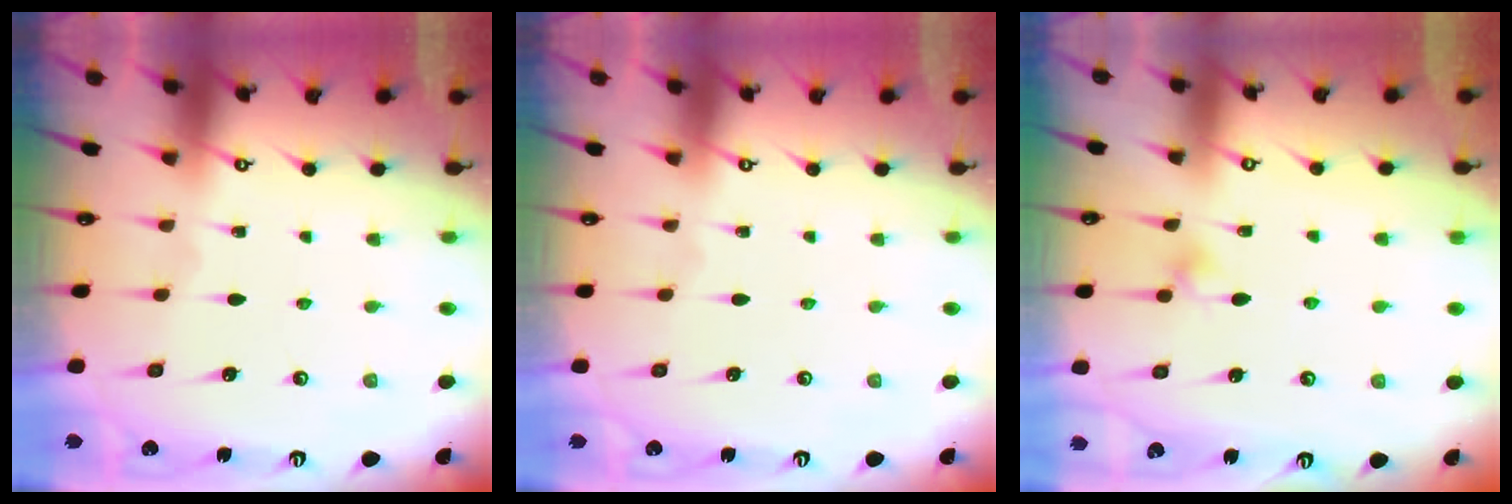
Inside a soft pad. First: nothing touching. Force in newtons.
{"total": 0.0}
{"total": 5.4, "press": 5.3, "slide": 1.2}